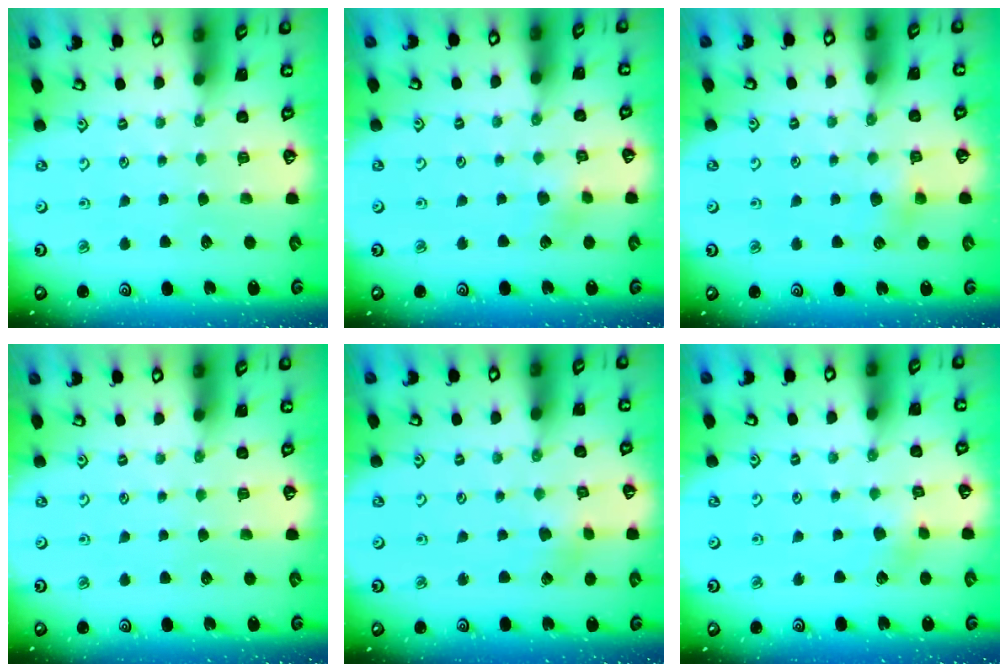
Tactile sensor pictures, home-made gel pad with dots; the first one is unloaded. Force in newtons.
{"total": 3.5, "press": 3.5, "slide": 0.3}
{"total": 5.3, "press": 5.3, "slide": 0.6}
{"total": 0.0}
{"total": 2.6, "press": 2.5, "slide": 0.5}
{"total": 3.0, "press": 3.0, "slide": 0.3}